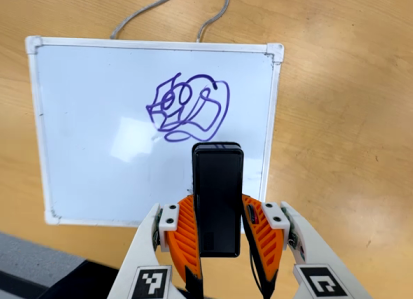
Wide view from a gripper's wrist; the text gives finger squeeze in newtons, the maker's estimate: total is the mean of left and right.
{"total": 3.9, "left": 2.6, "right": 5.1}